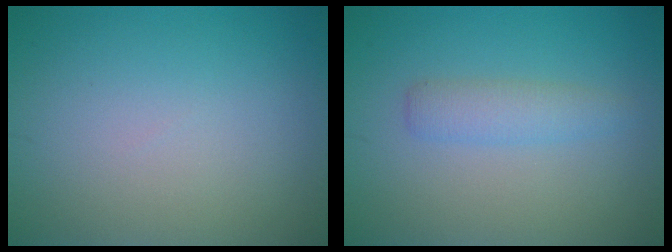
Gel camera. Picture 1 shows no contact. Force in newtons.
{"total": 2.1, "press": 2.1, "slide": 0.1}